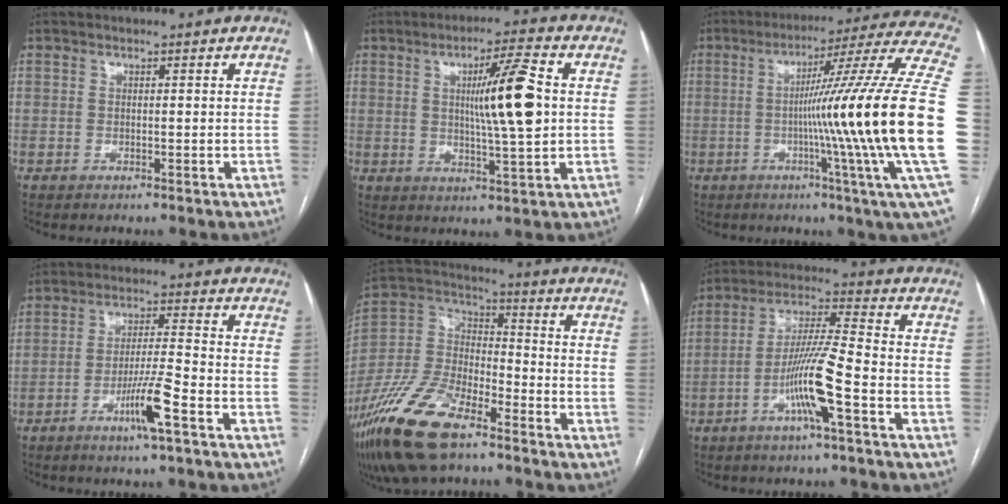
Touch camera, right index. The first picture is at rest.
{"total": 10.8, "force": [1.4, 0.3, 10.7], "torque": [-0.173, 0.002, 0.024]}
{"total": 27.4, "force": [-2.7, -2.6, 27.1], "torque": [-0.314, -0.007, -0.071]}
{"total": 7.5, "force": [-3.8, -0.4, 6.5], "torque": [-0.123, -0.006, -0.071]}
{"total": 20.0, "force": [-13.7, 6.8, 12.9], "torque": [-0.300, -0.018, -0.260]}
{"total": 10.7, "force": [-4.3, 0.0, 9.8], "torque": [-0.191, 0.002, -0.083]}